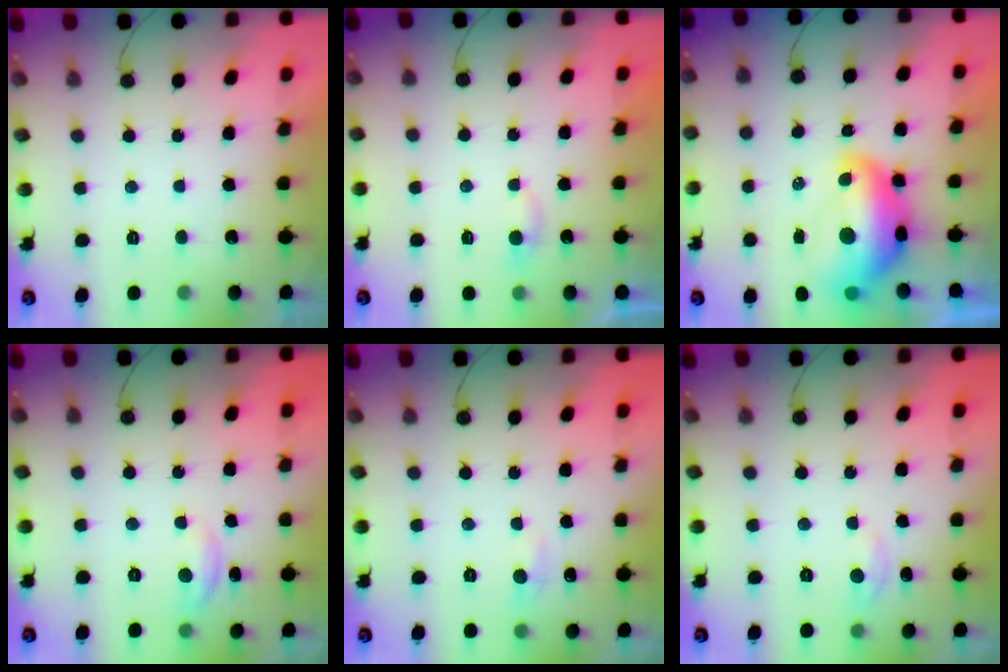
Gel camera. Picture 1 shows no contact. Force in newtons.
{"total": 2.8, "press": 2.8, "slide": 0.2}
{"total": 15.1, "press": 15.1, "slide": 1.1}
{"total": 4.0, "press": 4.0, "slide": 0.2}
{"total": 5.1, "press": 5.0, "slide": 0.7}
{"total": 2.8, "press": 2.8, "slide": 0.4}